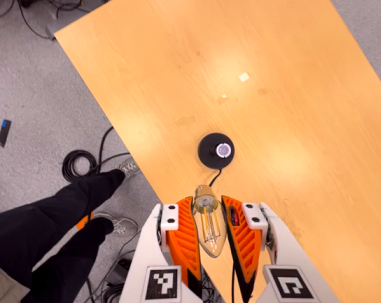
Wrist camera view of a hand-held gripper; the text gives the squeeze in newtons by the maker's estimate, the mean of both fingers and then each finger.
{"total": 22.5, "left": 24.2, "right": 20.7}